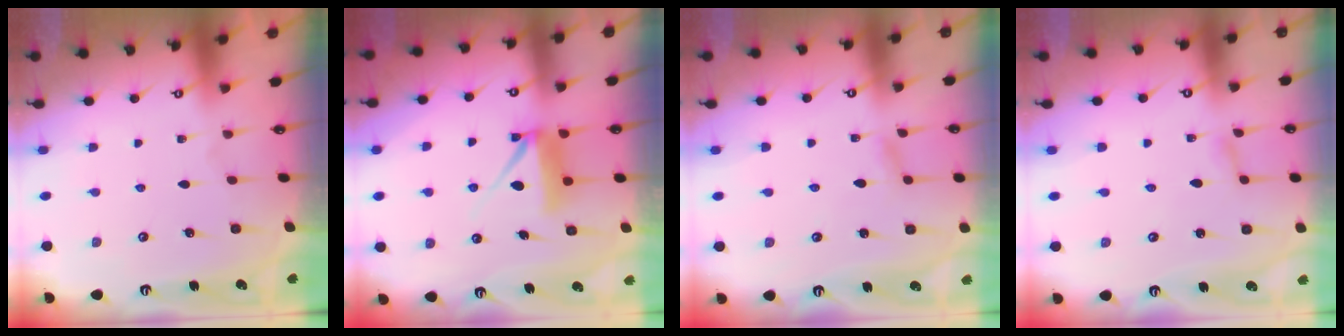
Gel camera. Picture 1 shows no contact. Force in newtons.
{"total": 8.4, "press": 8.3, "slide": 0.6}
{"total": 4.5, "press": 4.5, "slide": 0.6}
{"total": 1.6, "press": 1.6, "slide": 0.2}